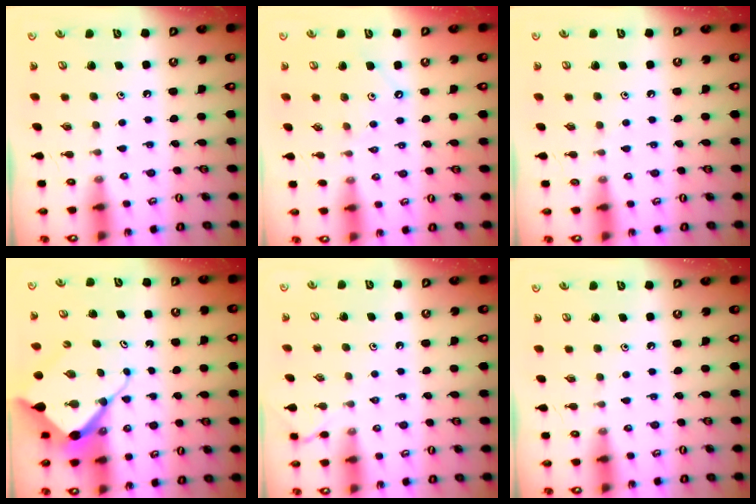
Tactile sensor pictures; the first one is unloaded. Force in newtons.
{"total": 2.9, "press": 2.9, "slide": 0.5}
{"total": 3.9, "press": 3.9, "slide": 0.5}
{"total": 10.8, "press": 10.8, "slide": 0.9}
{"total": 2.9, "press": 2.8, "slide": 0.6}
{"total": 0.0}